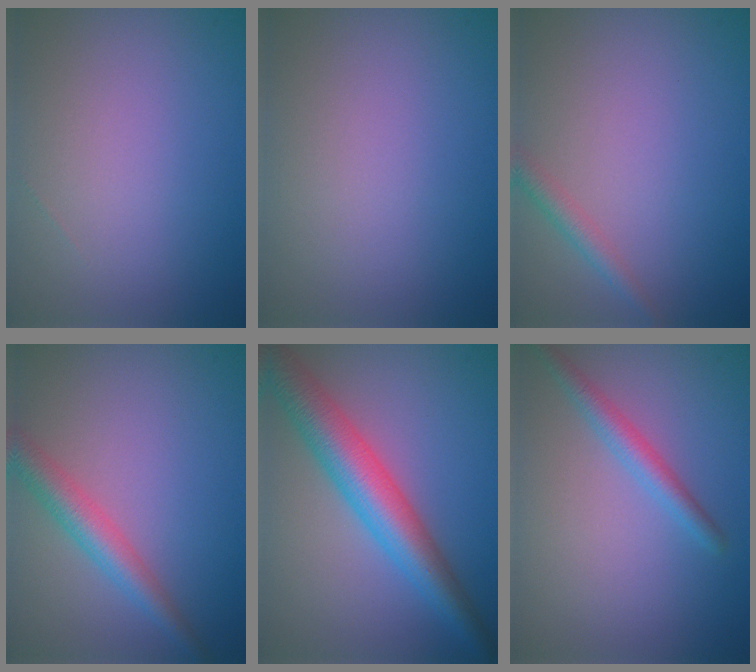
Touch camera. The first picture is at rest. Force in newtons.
{"total": 0.0}
{"total": 1.7, "press": 1.7, "slide": 0.1}
{"total": 3.4, "press": 3.4, "slide": 0.1}
{"total": 7.0, "press": 7.0, "slide": 0.0}
{"total": 2.2, "press": 2.2, "slide": 0.0}